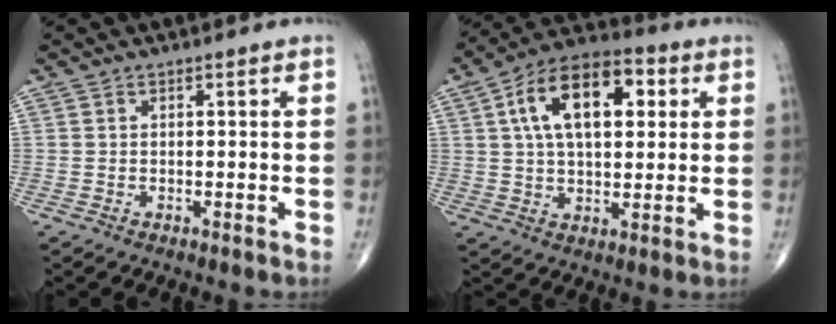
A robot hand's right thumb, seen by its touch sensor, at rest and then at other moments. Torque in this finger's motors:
{"motor_torque": [0.75, 3.71, 1.48, 0.48, 0.13]}